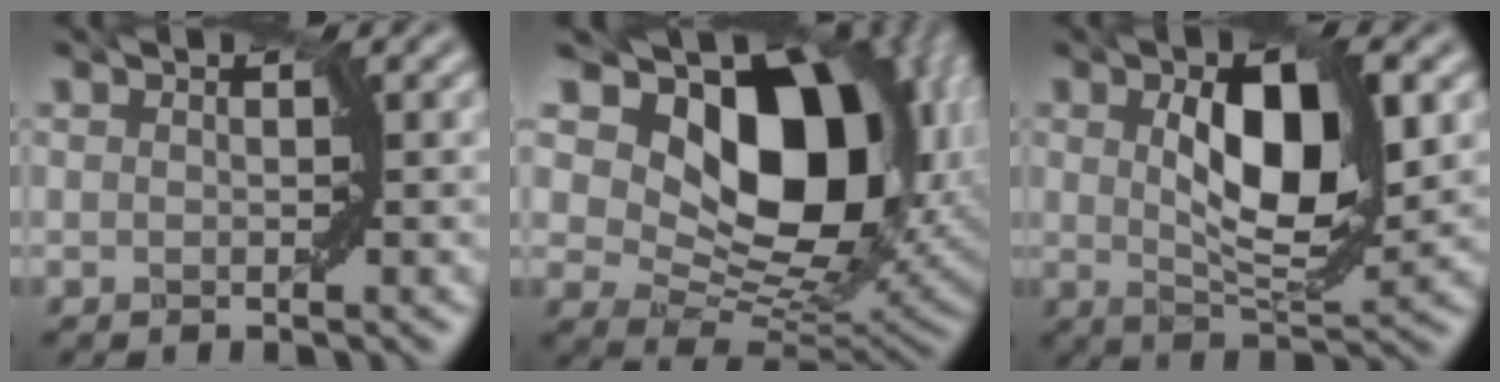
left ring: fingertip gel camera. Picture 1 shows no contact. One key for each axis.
{"total": 16.6, "fx": 5.4, "fy": 10.6, "fz": 11.6, "tx": -0.175, "ty": -0.001, "tz": 0.102}
{"total": 7.7, "fx": 1.3, "fy": 3.2, "fz": 6.8, "tx": -0.116, "ty": -0.001, "tz": 0.026}